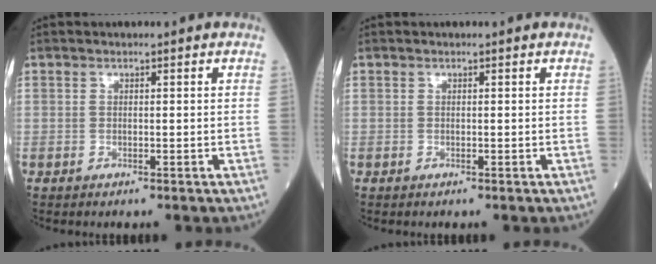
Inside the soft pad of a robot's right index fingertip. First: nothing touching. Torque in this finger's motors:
{"motor_torque": [0.00, 0.00, -0.04, -0.01]}